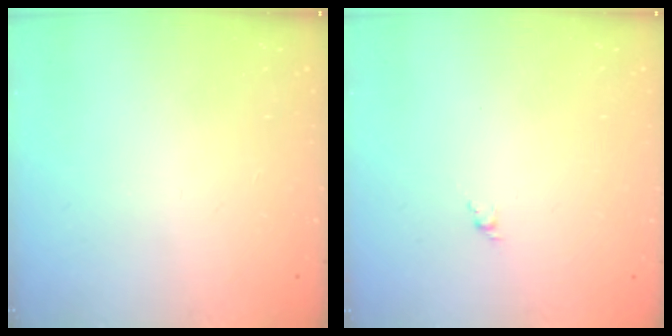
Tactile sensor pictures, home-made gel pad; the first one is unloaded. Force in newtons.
{"total": 1.6, "press": 1.5, "slide": 0.6}